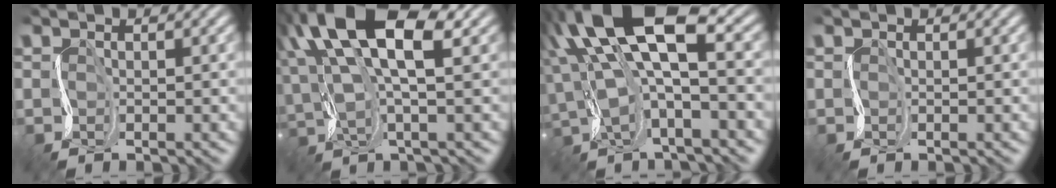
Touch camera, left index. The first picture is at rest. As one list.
[{"total": 11.6, "force": [6.3, 4.2, 8.8], "torque": [-0.185, 0.024, 0.114]}, {"total": 11.3, "force": [4.1, 4.3, 9.6], "torque": [-0.190, 0.023, 0.077]}, {"total": 0.0}]